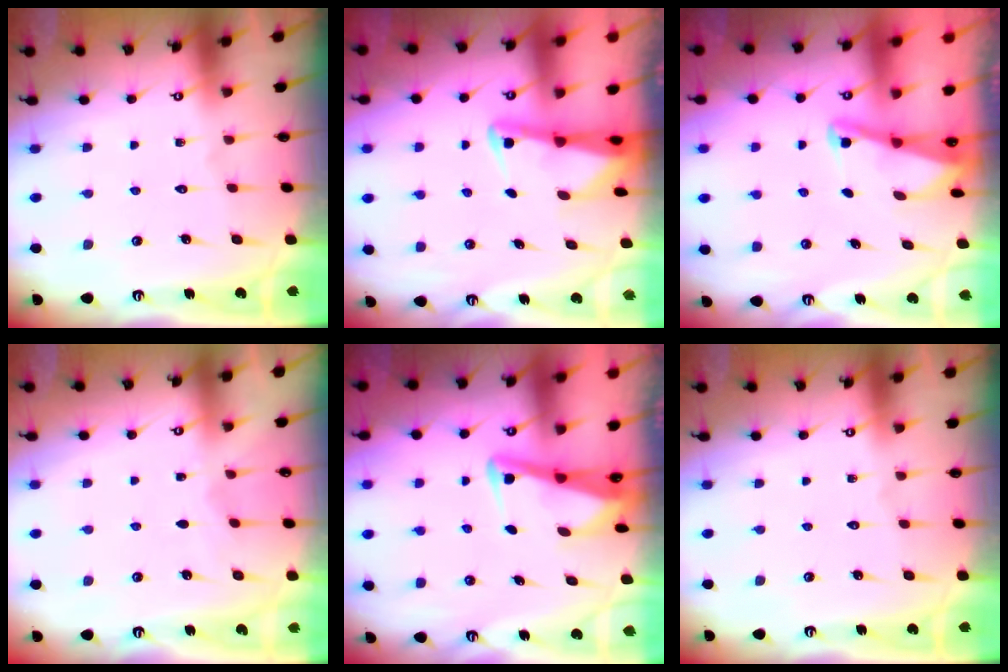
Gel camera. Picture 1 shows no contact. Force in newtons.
{"total": 2.3, "press": 2.3, "slide": 0.3}
{"total": 2.1, "press": 2.1, "slide": 0.4}
{"total": 2.3, "press": 2.3, "slide": 0.3}
{"total": 3.5, "press": 3.4, "slide": 0.8}
{"total": 0.0}